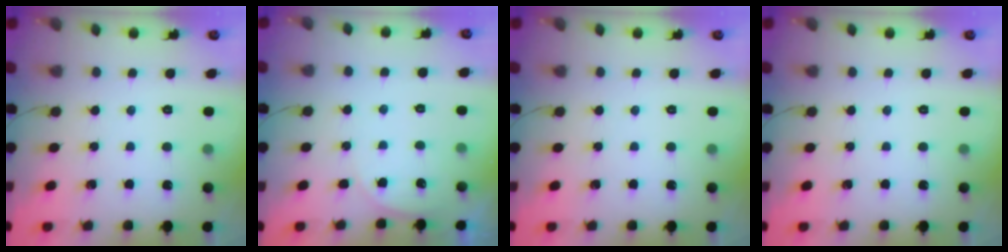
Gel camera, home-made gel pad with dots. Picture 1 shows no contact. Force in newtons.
{"total": 3.6, "press": 3.6, "slide": 0.5}
{"total": 0.0}
{"total": 0.0}